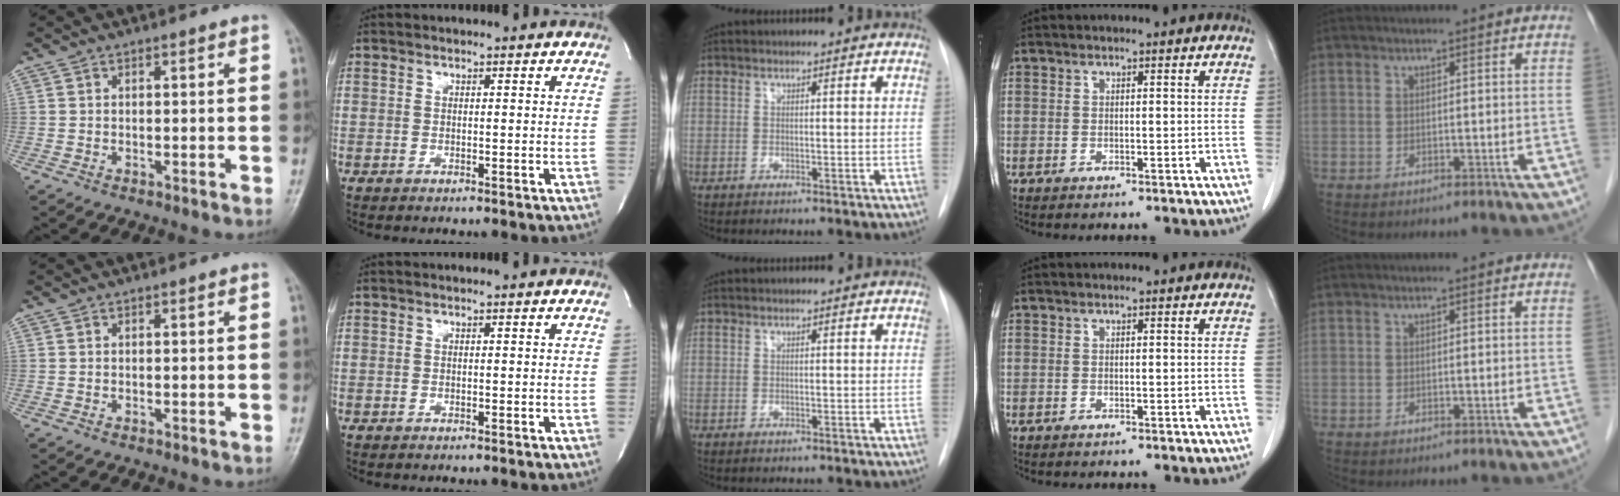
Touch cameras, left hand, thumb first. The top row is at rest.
{}